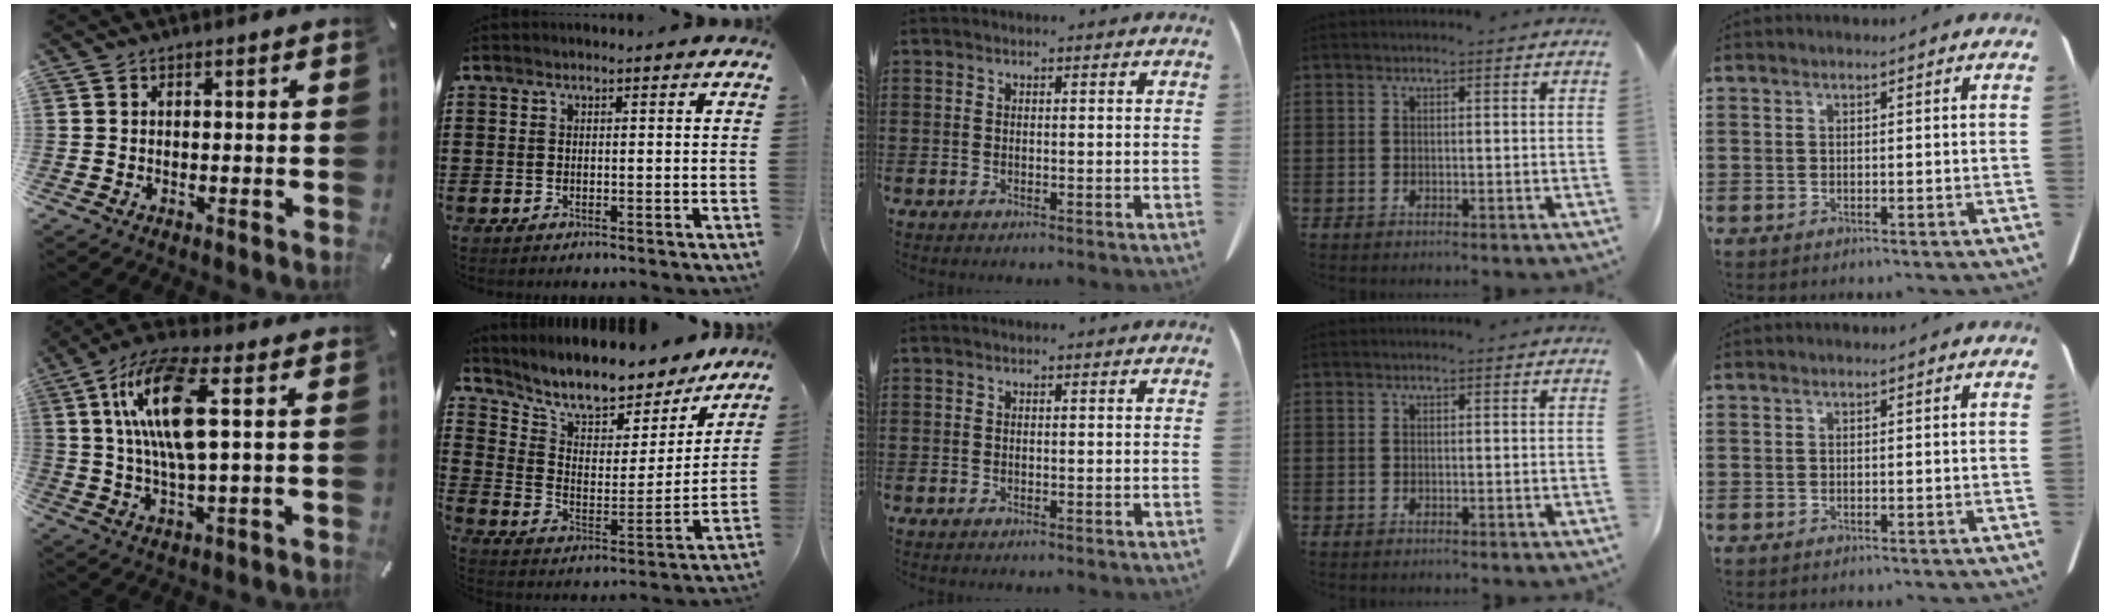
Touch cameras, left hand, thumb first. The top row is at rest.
{"thumb": {"total": 14.9, "force": [3.6, 5.0, 13.6], "torque": [-0.284, -0.002, 0.058]}, "index": {"total": 9.1, "force": [8.4, 2.4, 2.8], "torque": [-0.073, -0.065, 0.139]}}